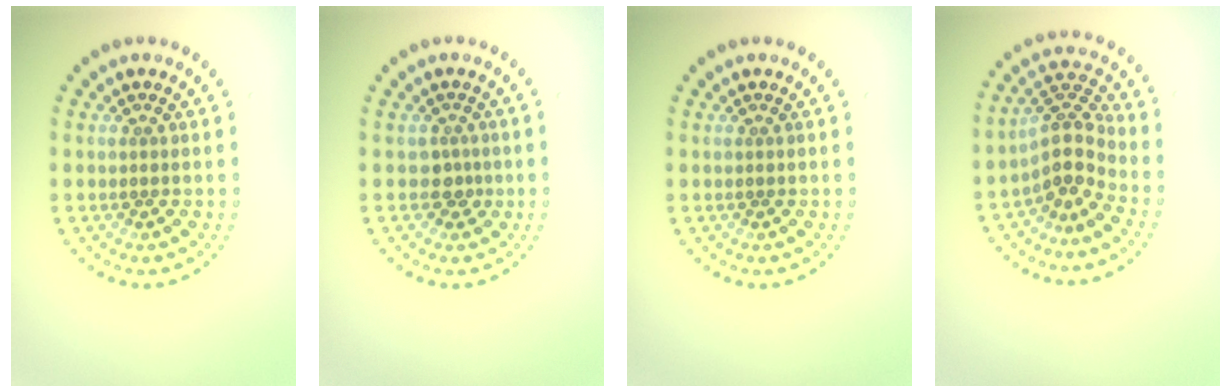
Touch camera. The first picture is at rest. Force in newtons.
{"total": 1.3, "press": 1.0, "slide": 0.8}
{"total": 0.0}
{"total": 3.7, "press": 2.6, "slide": 2.6}